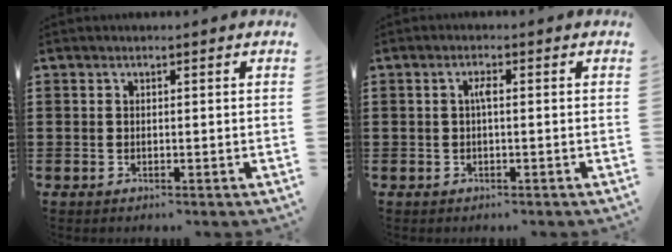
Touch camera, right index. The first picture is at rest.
{"total": 1.7, "force": [-0.1, 0.3, 1.7], "torque": [-0.033, 0.003, -0.003]}